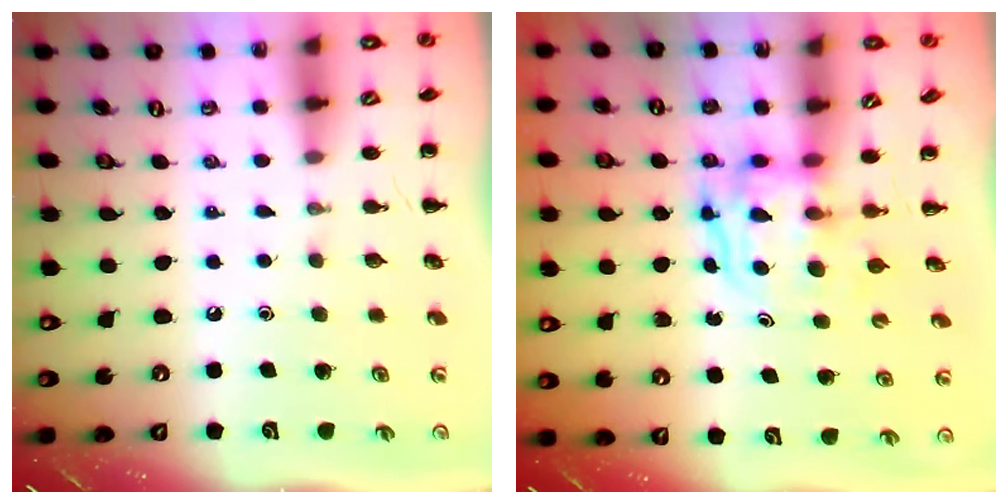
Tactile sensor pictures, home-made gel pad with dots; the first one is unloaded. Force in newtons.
{"total": 3.8, "press": 3.8, "slide": 0.4}